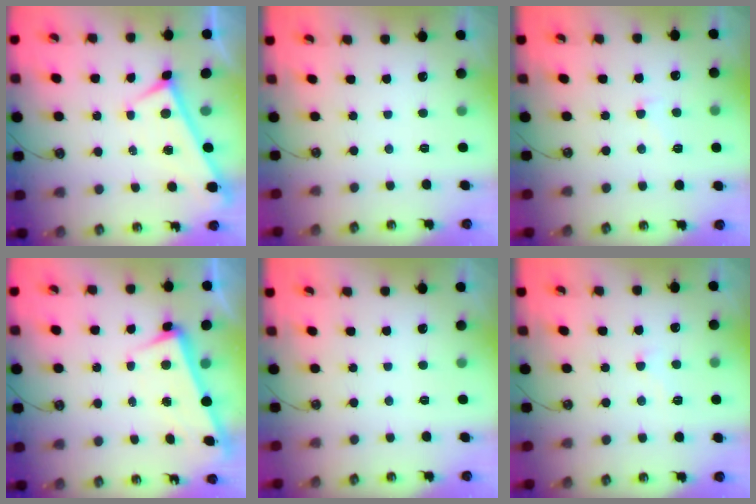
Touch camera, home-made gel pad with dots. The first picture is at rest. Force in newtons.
{"total": 0.0}
{"total": 3.6, "press": 3.4, "slide": 1.0}
{"total": 3.3, "press": 3.1, "slide": 1.1}
{"total": 0.0}
{"total": 2.5, "press": 2.5, "slide": 0.4}